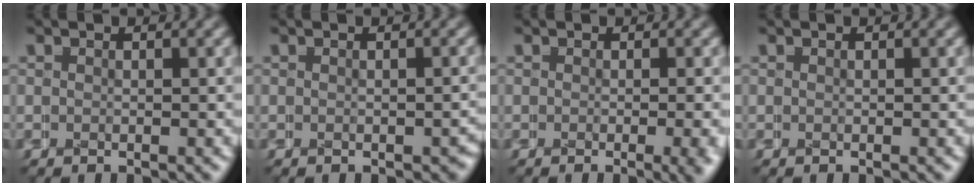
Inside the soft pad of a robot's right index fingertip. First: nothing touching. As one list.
[{"total": 0.8, "force": [-0.6, 0.5, 0.2], "torque": [-0.001, -0.001, -0.007]}, {"total": 1.6, "force": [-0.7, -0.2, 1.5], "torque": [-0.014, -0.002, -0.009]}, {"total": 0.0}]